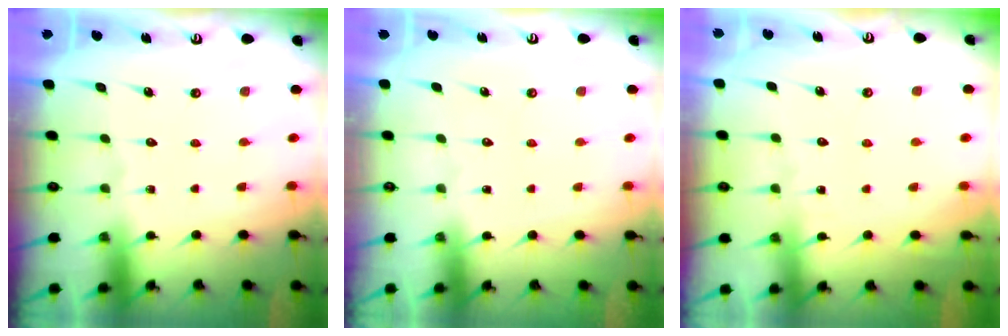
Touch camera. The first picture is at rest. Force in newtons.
{"total": 0.0}
{"total": 3.3, "press": 3.3, "slide": 0.3}